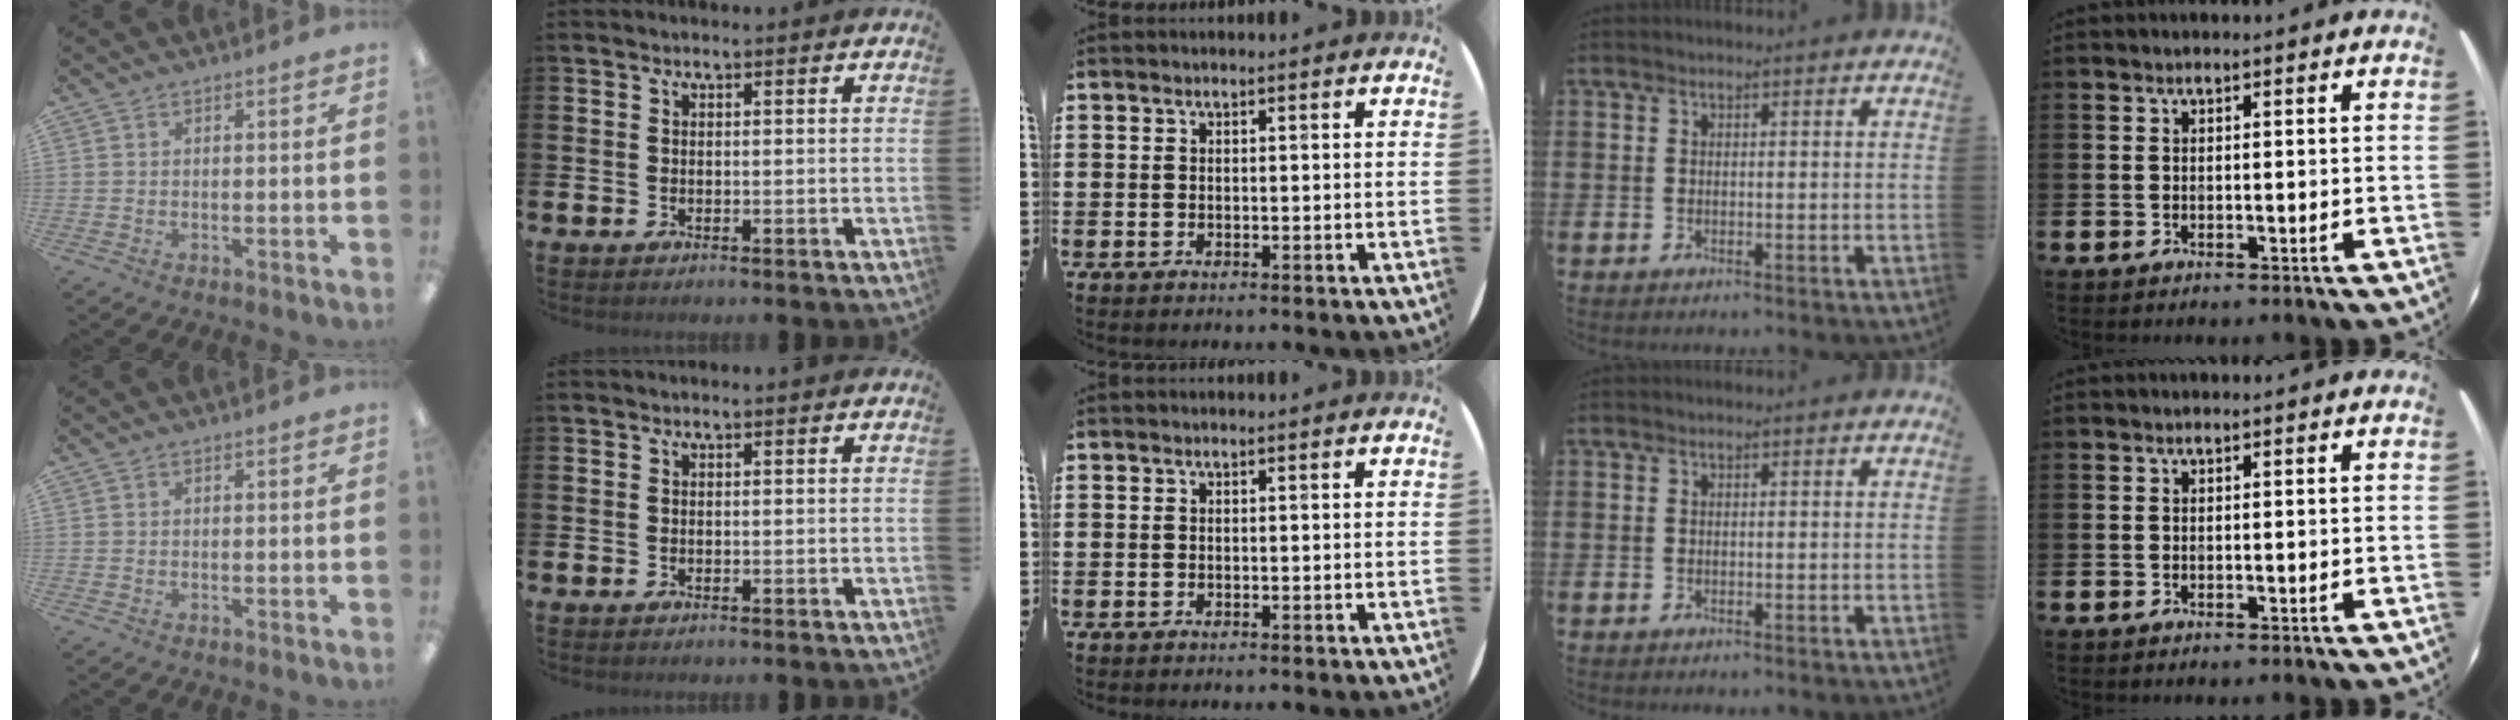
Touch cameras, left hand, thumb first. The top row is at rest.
{}